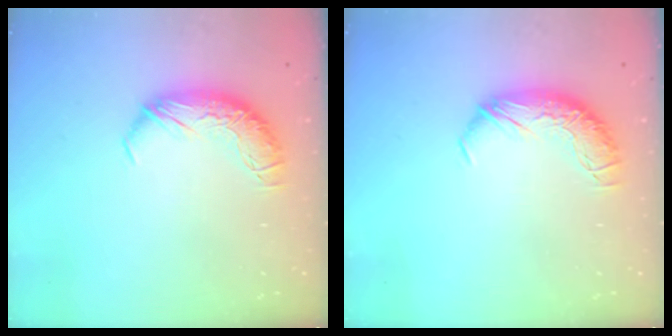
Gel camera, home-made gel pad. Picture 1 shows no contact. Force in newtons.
{"total": 0.0}